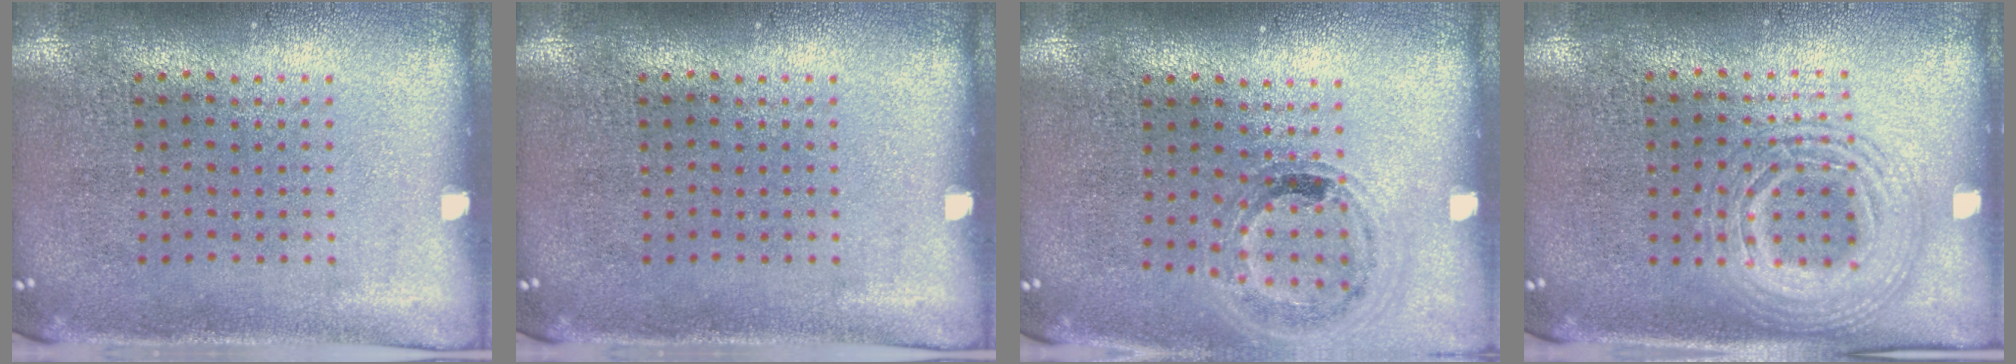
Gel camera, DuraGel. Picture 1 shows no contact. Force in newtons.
{"total": 0.0}
{"total": 0.9, "press": 0.9, "slide": 0.1}
{"total": 2.3, "press": 2.3, "slide": 0.3}